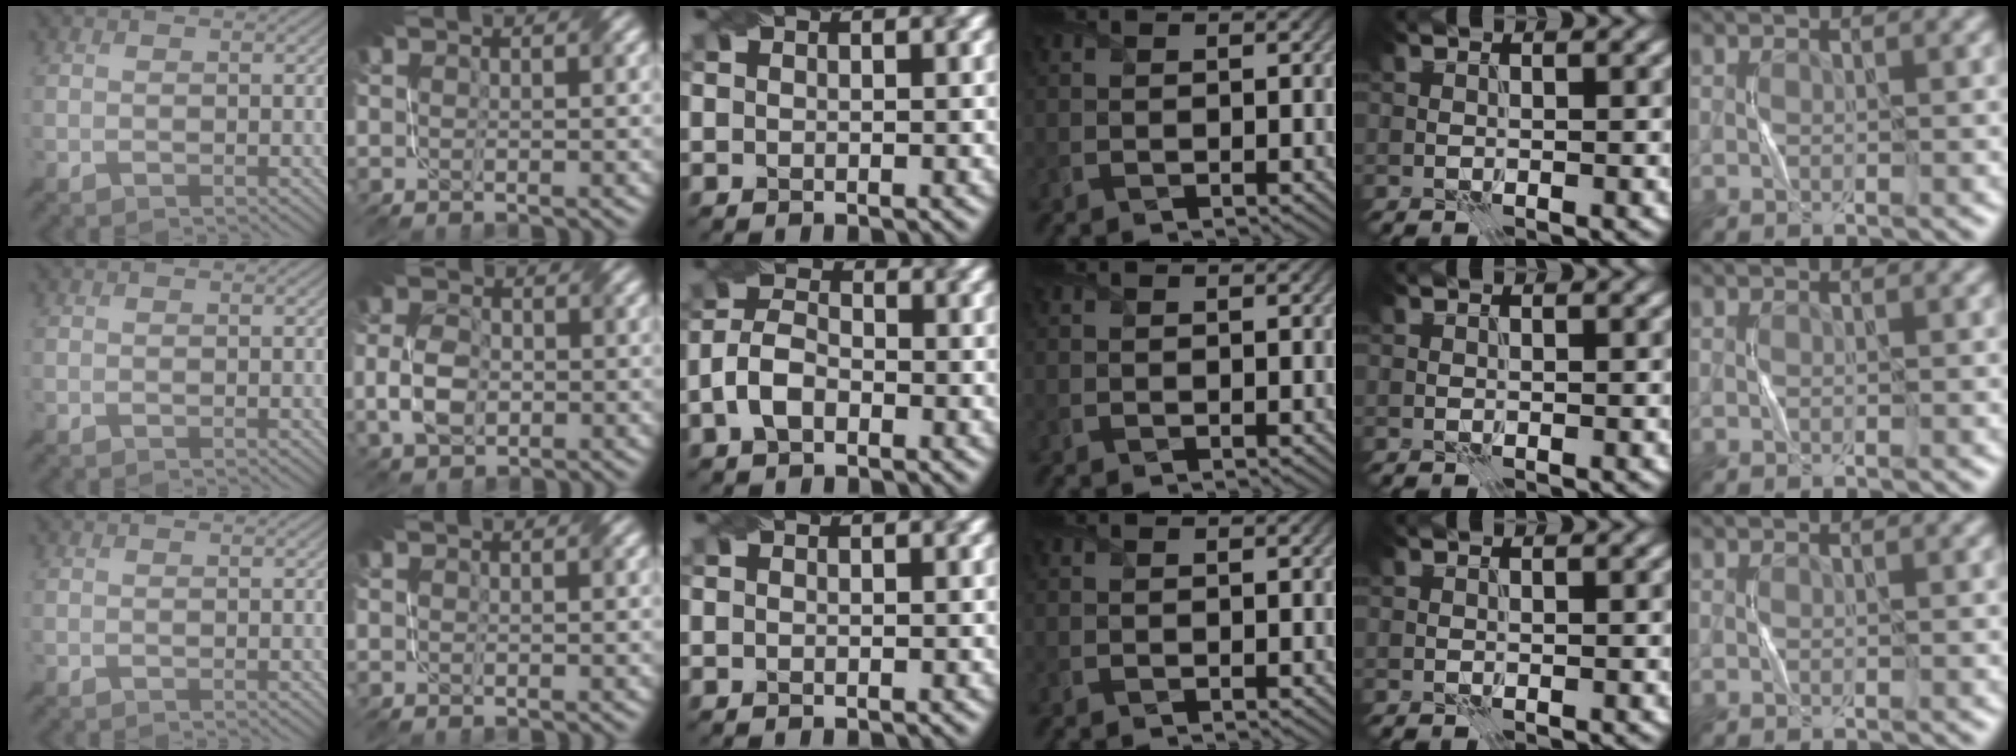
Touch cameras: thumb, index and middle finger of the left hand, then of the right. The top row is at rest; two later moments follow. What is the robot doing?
{"motion": "fold", "object": "coffee filter"}